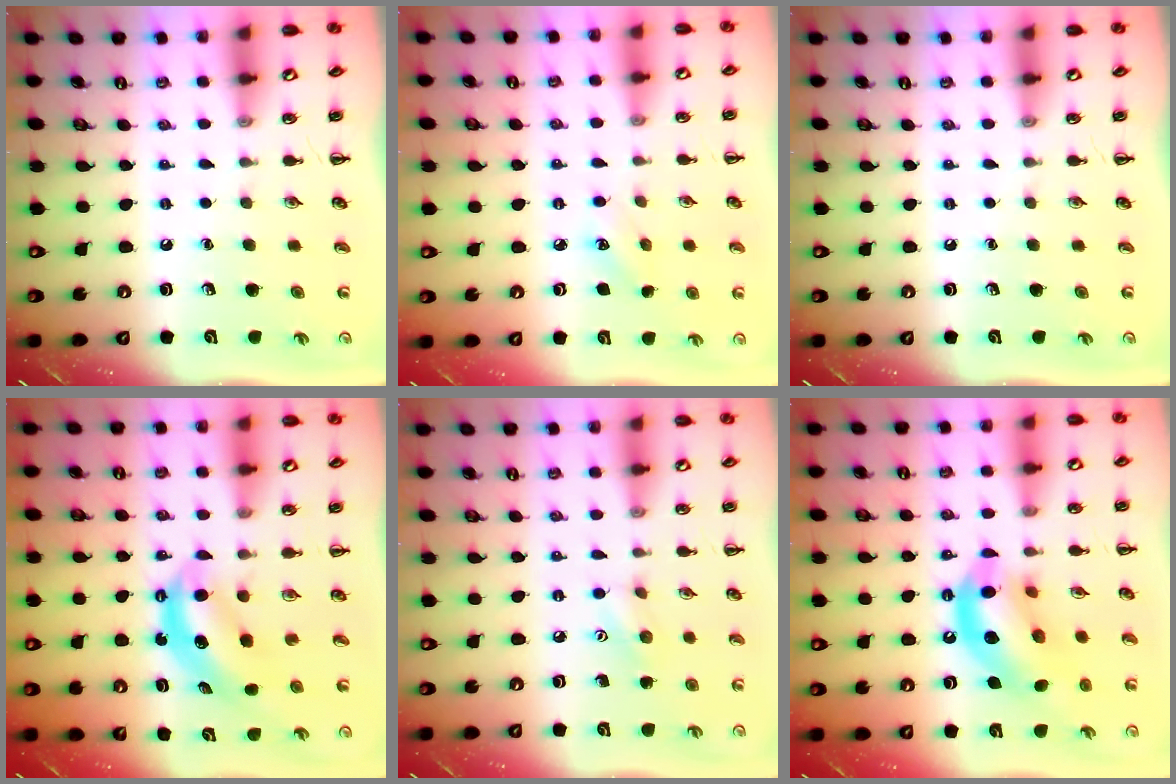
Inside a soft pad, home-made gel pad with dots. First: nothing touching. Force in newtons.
{"total": 4.5, "press": 4.3, "slide": 1.2}
{"total": 0.0}
{"total": 6.2, "press": 6.2, "slide": 0.4}
{"total": 7.3, "press": 7.1, "slide": 1.6}
{"total": 15.6, "press": 15.2, "slide": 3.3}